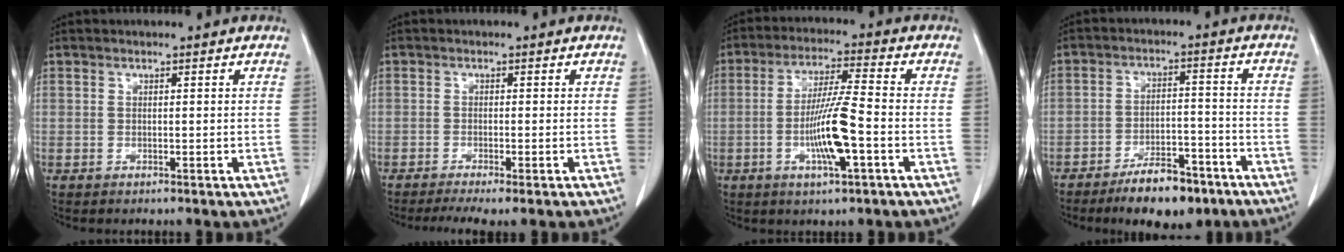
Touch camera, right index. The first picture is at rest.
{"total": 5.0, "force": [-3.7, 0.4, 3.4], "torque": [-0.051, -0.013, -0.056]}
{"total": 9.8, "force": [-2.7, 0.5, 9.4], "torque": [-0.180, -0.007, -0.052]}
{"total": 9.5, "force": [-6.8, 3.4, 5.7], "torque": [-0.086, 0.004, -0.107]}